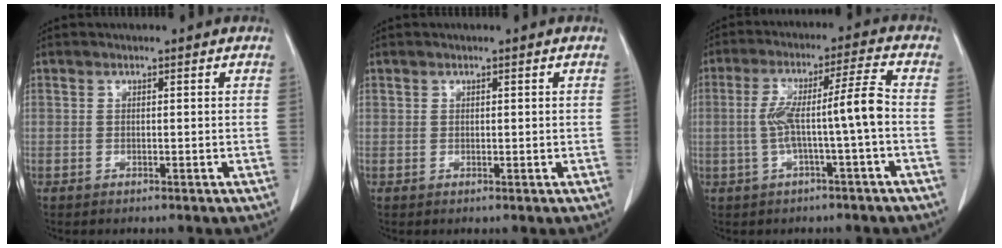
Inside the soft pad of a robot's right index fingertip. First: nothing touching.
{"total": 0.7, "force": [0.5, 0.5, 0.2], "torque": [0.007, -0.001, 0.008]}
{"total": 8.6, "force": [-1.2, -0.4, 8.5], "torque": [-0.159, 0.027, -0.019]}